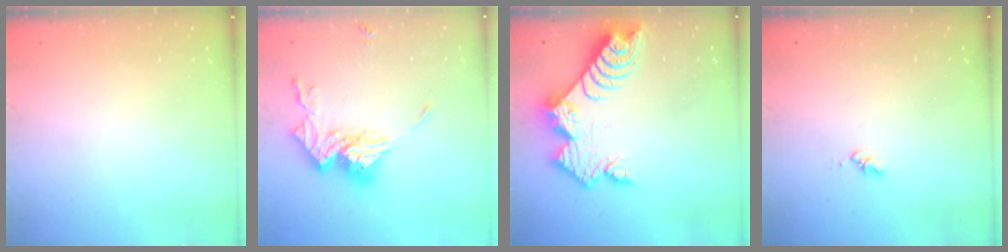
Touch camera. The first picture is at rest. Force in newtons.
{"total": 15.8, "press": 15.7, "slide": 1.4}
{"total": 11.7, "press": 11.6, "slide": 1.0}
{"total": 1.7, "press": 1.7, "slide": 0.3}